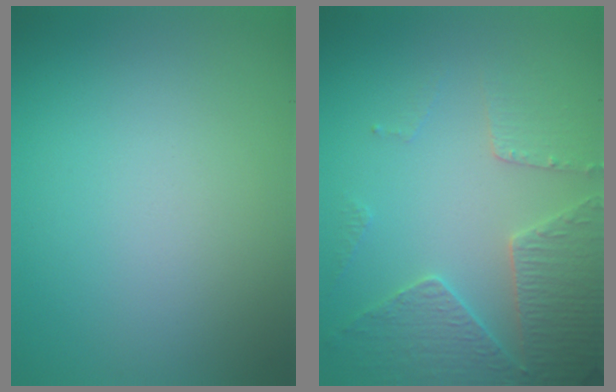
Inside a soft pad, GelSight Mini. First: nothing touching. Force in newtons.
{"total": 4.3, "press": 4.3, "slide": 0.6}